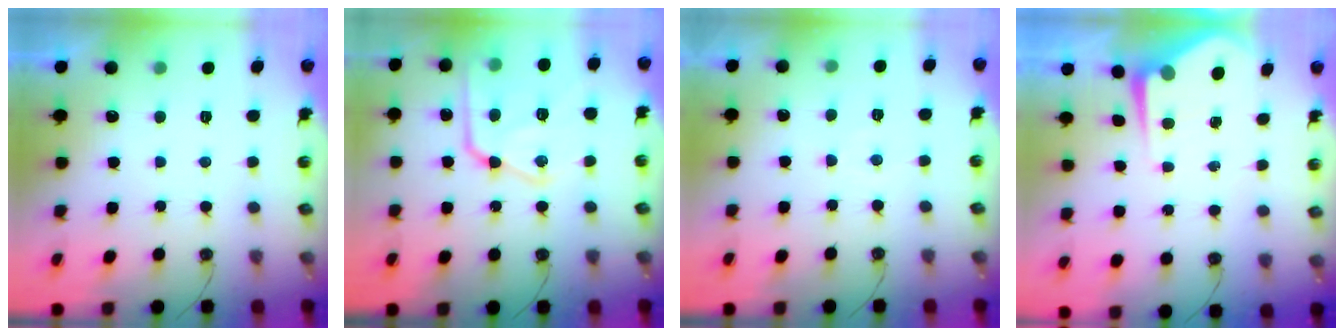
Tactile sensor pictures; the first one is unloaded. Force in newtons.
{"total": 18.8, "press": 18.7, "slide": 1.6}
{"total": 3.8, "press": 3.8, "slide": 0.5}
{"total": 5.0, "press": 5.0, "slide": 0.4}